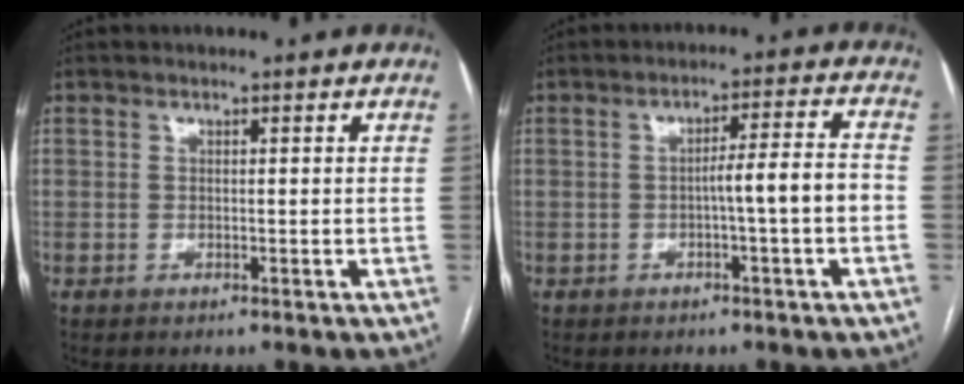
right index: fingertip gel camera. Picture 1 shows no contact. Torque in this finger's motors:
{"motor_torque": [0.78, -0.30, 0.53, 0.10]}